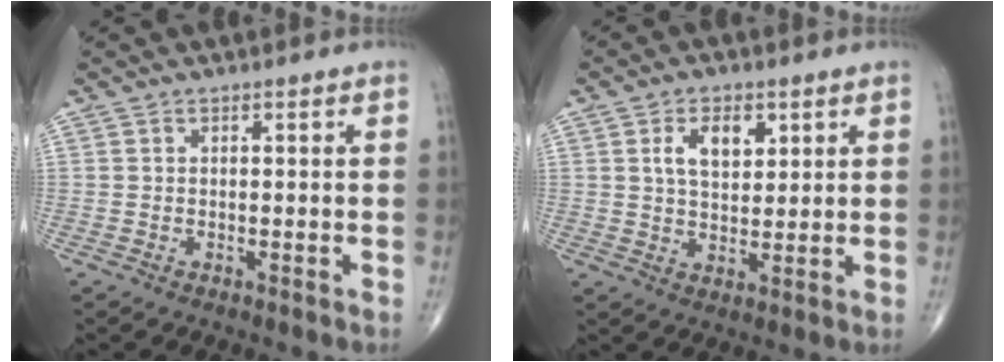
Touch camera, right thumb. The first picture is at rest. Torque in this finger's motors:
{"motor_torque": [0.01, 0.00, 0.31, 0.11, 0.00]}